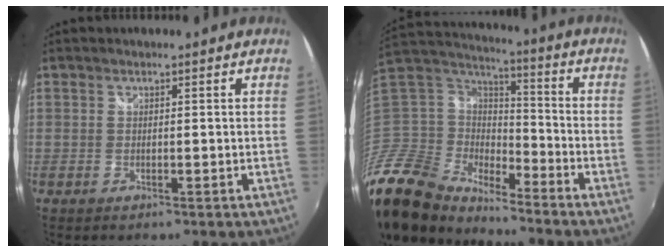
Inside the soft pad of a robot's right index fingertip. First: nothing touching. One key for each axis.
{"total": 18.4, "fx": -14.8, "fy": 8.9, "fz": 6.5, "tx": -0.177, "ty": -0.001, "tz": -0.300}